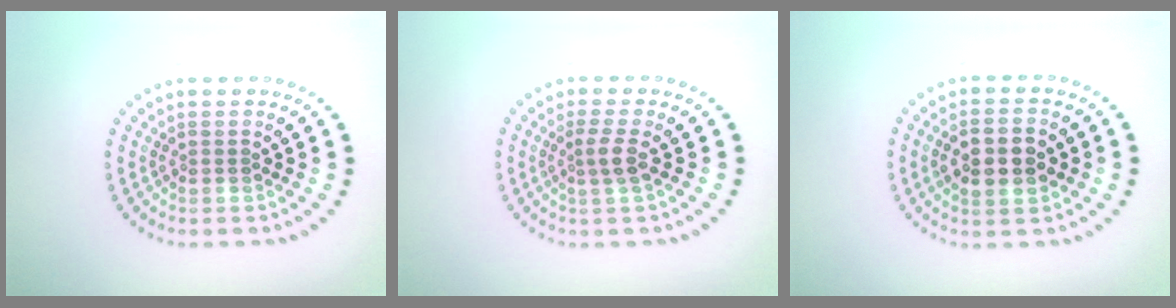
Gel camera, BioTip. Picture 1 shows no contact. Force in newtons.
{"total": 1.8, "press": 1.5, "slide": 1.1}
{"total": 4.3, "press": 4.3, "slide": 0.1}